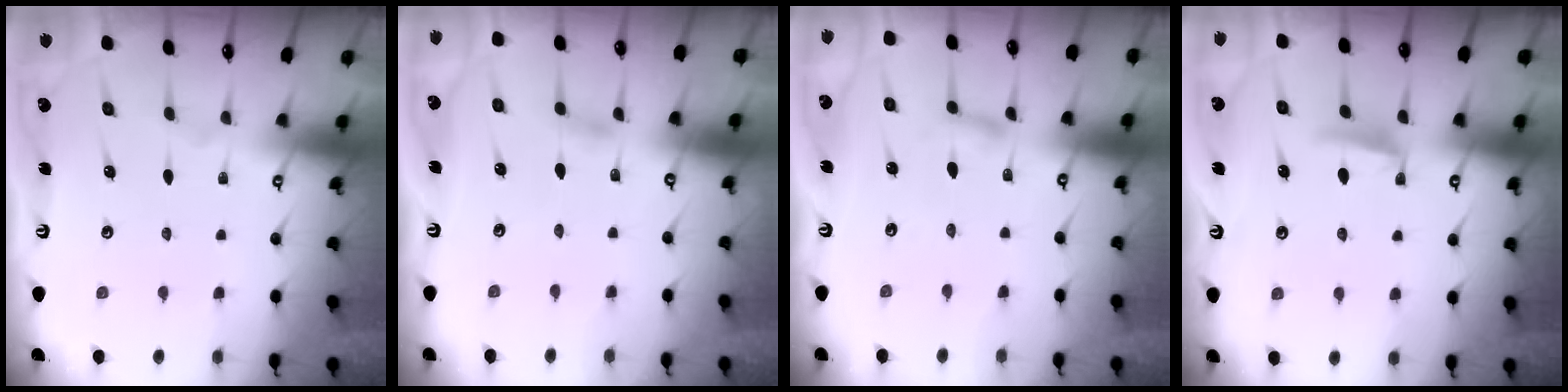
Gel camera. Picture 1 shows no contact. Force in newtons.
{"total": 2.9, "press": 2.9, "slide": 0.3}
{"total": 2.7, "press": 2.7, "slide": 0.1}
{"total": 6.0, "press": 5.9, "slide": 0.8}